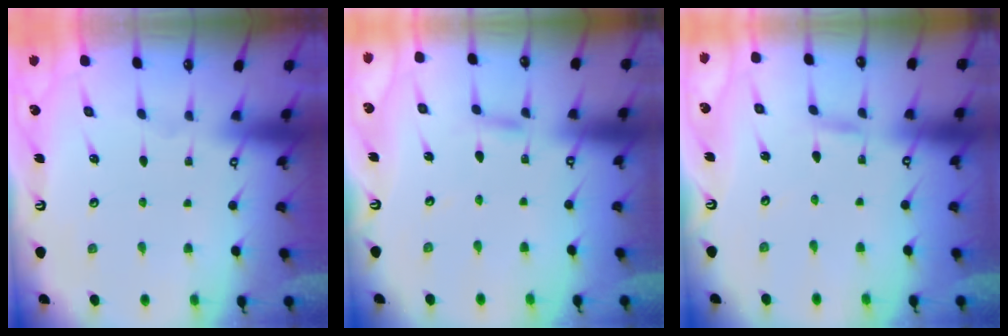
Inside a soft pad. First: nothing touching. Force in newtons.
{"total": 2.9, "press": 2.8, "slide": 0.3}
{"total": 2.3, "press": 2.3, "slide": 0.2}